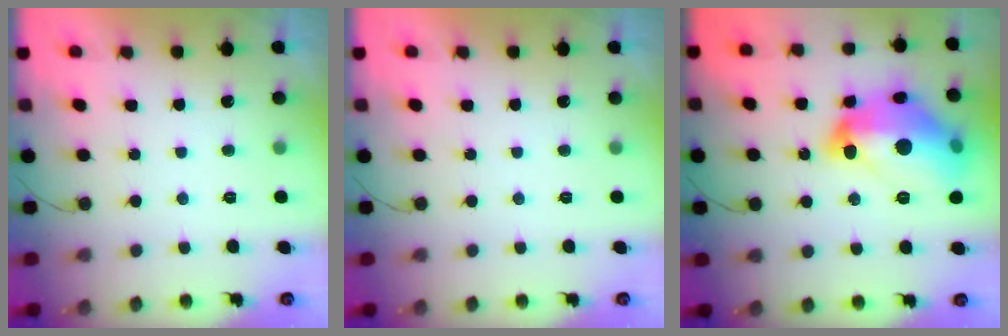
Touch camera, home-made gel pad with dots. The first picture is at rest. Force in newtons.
{"total": 0.0}
{"total": 22.6, "press": 22.5, "slide": 1.8}